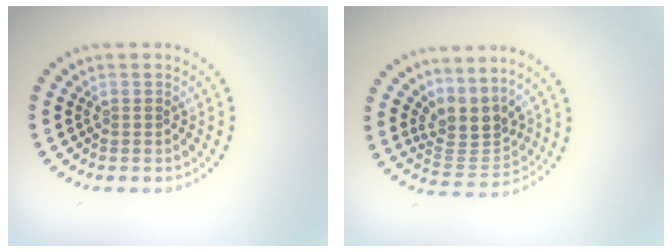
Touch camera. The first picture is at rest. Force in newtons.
{"total": 3.3, "press": 2.5, "slide": 2.3}